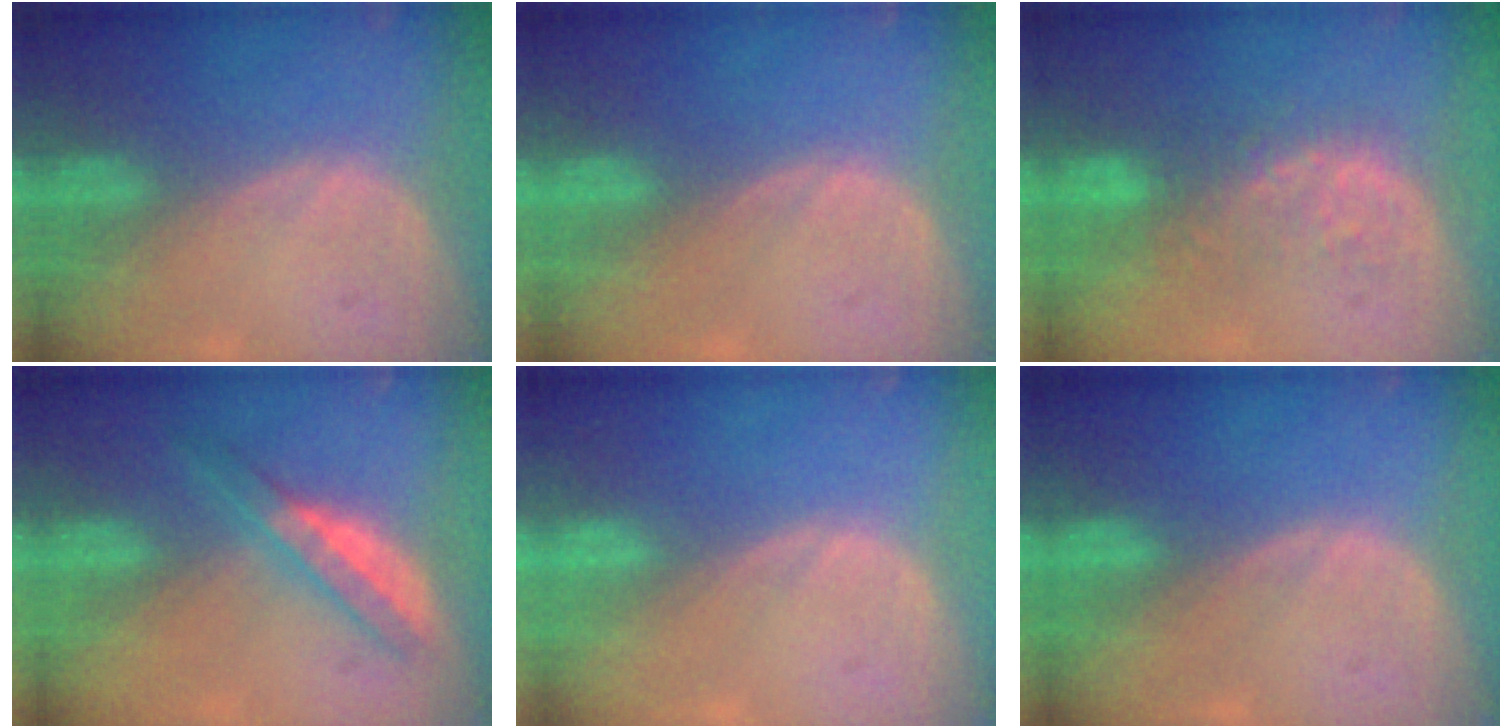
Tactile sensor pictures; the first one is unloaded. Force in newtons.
{"total": 0.0}
{"total": 6.0, "press": 5.8, "slide": 1.4}
{"total": 4.9, "press": 4.8, "slide": 0.7}
{"total": 0.0}
{"total": 0.0}